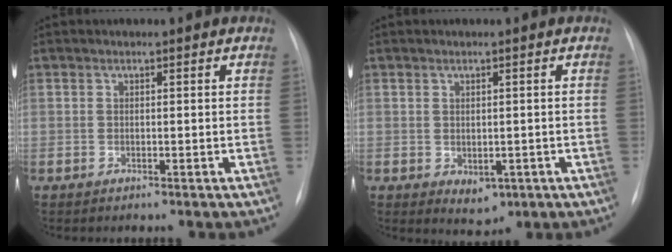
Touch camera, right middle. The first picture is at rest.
{"total": 3.2, "force": [-0.9, 2.2, 2.1], "torque": [-0.026, -0.003, 0.001]}